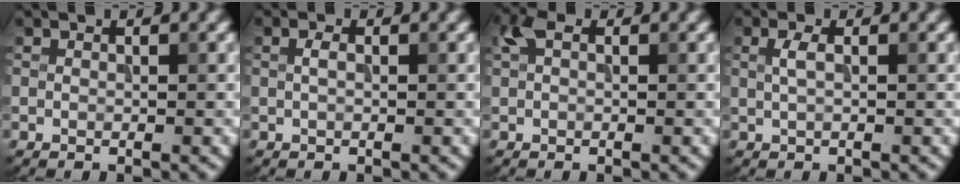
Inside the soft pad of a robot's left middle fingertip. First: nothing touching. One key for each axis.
{"total": 0.8, "fx": 0.1, "fy": 0.4, "fz": 0.7, "tx": -0.017, "ty": 0.001, "tz": 0.002}
{"total": 2.0, "fx": 0.9, "fy": 1.2, "fz": 1.4, "tx": -0.027, "ty": 0.008, "tz": 0.011}
{"total": 1.3, "fx": 0.3, "fy": 0.4, "fz": 1.2, "tx": -0.026, "ty": 0.002, "tz": 0.007}